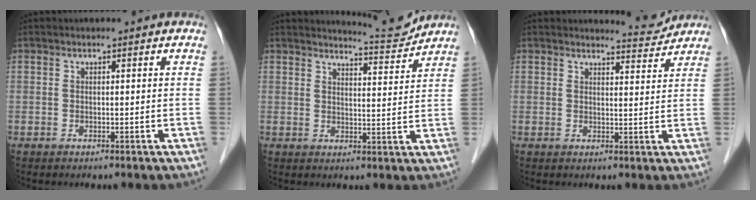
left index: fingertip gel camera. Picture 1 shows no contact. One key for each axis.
{"total": 5.0, "fx": 4.9, "fy": -0.7, "fz": -0.4, "tx": -0.008, "ty": -0.022, "tz": 0.070}
{"total": 3.2, "fx": 3.1, "fy": -0.3, "fz": -0.6, "tx": -0.004, "ty": -0.021, "tz": 0.041}